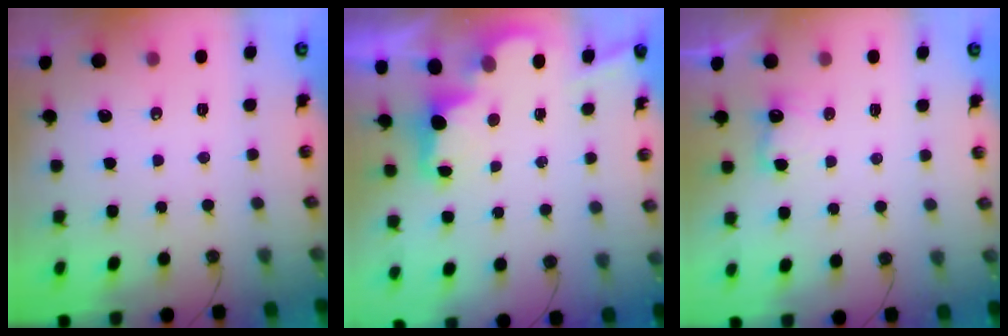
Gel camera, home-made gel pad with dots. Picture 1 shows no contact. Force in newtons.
{"total": 2.7, "press": 2.6, "slide": 0.8}
{"total": 7.1, "press": 7.0, "slide": 1.2}